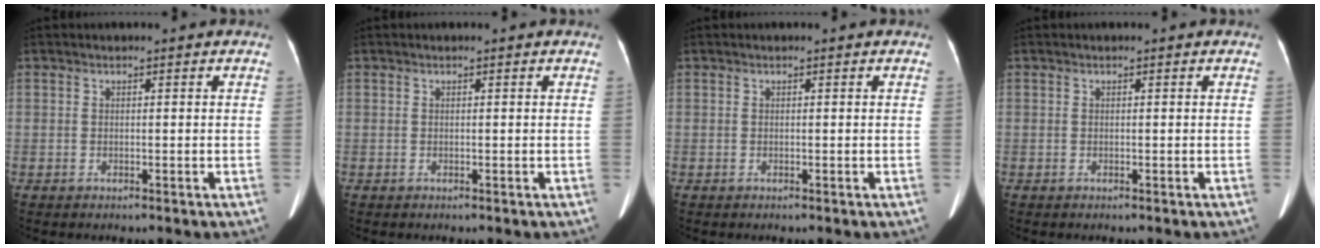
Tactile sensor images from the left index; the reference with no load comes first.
{"total": 0.0}
{"total": 0.0}
{"total": 0.0}